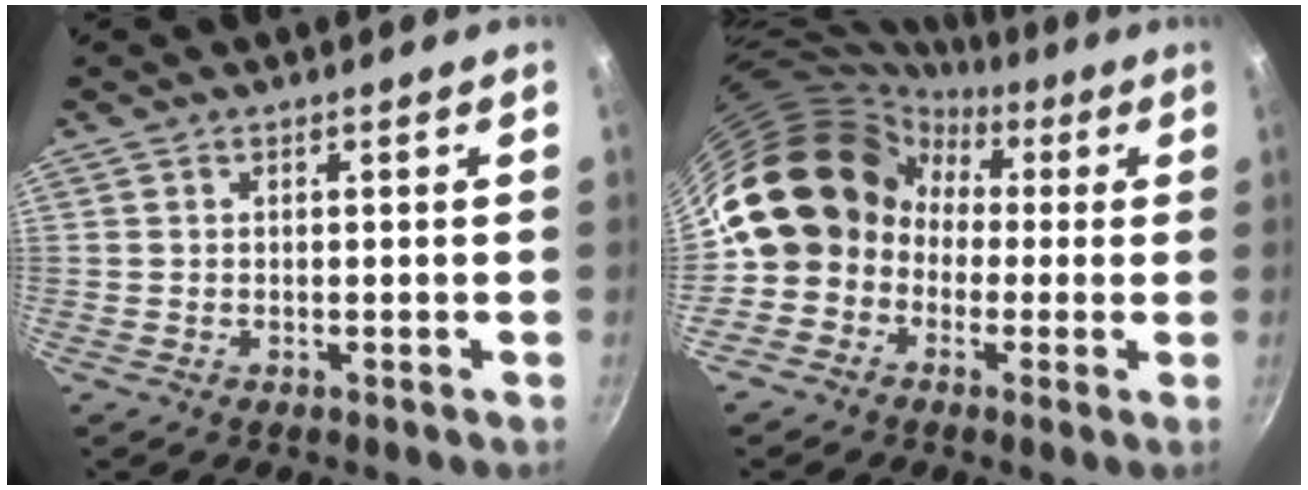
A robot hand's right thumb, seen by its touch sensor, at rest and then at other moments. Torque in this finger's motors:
{"motor_torque": [1.24, 1.25, 0.80, -0.60, 0.38]}